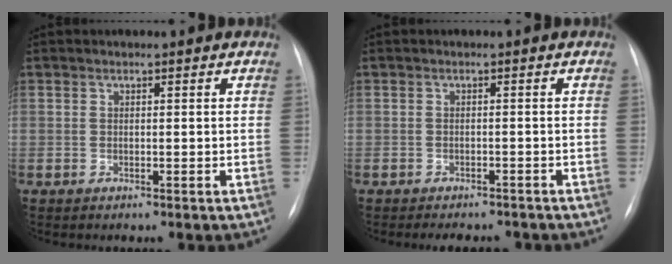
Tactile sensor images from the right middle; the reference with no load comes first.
{"total": 5.8, "force": [-5.1, 2.1, 1.6], "torque": [-0.016, 0.002, -0.060]}